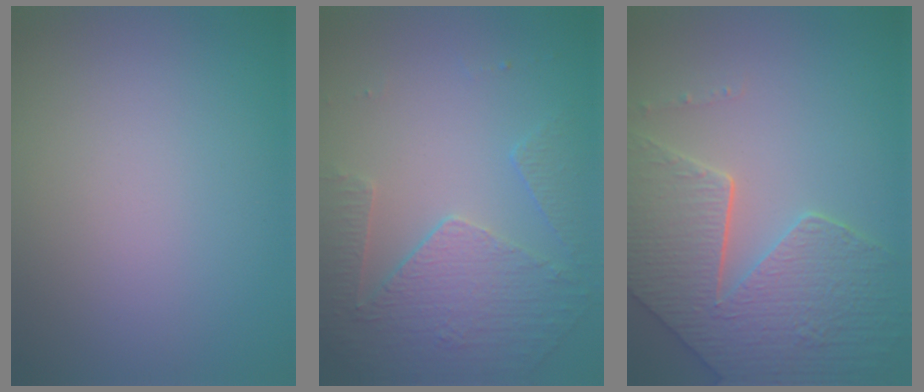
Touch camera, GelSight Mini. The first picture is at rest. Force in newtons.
{"total": 3.8, "press": 3.5, "slide": 1.6}
{"total": 8.3, "press": 6.1, "slide": 5.6}